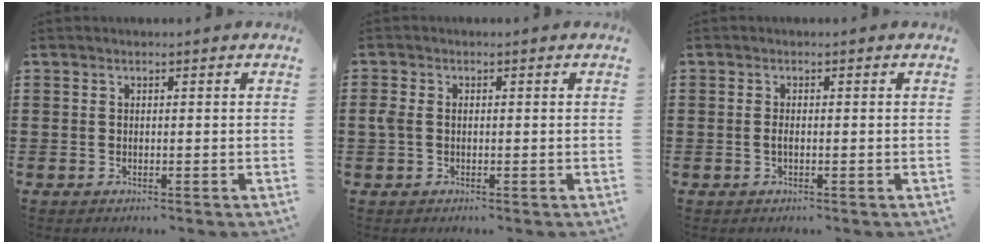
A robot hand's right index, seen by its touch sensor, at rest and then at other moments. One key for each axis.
{"total": 1.7, "fx": -0.1, "fy": 1.2, "fz": 1.2, "tx": -0.033, "ty": 0.003, "tz": -0.004}
{"total": 1.1, "fx": -0.3, "fy": 0.3, "fz": 1.0, "tx": -0.028, "ty": -0.004, "tz": -0.007}